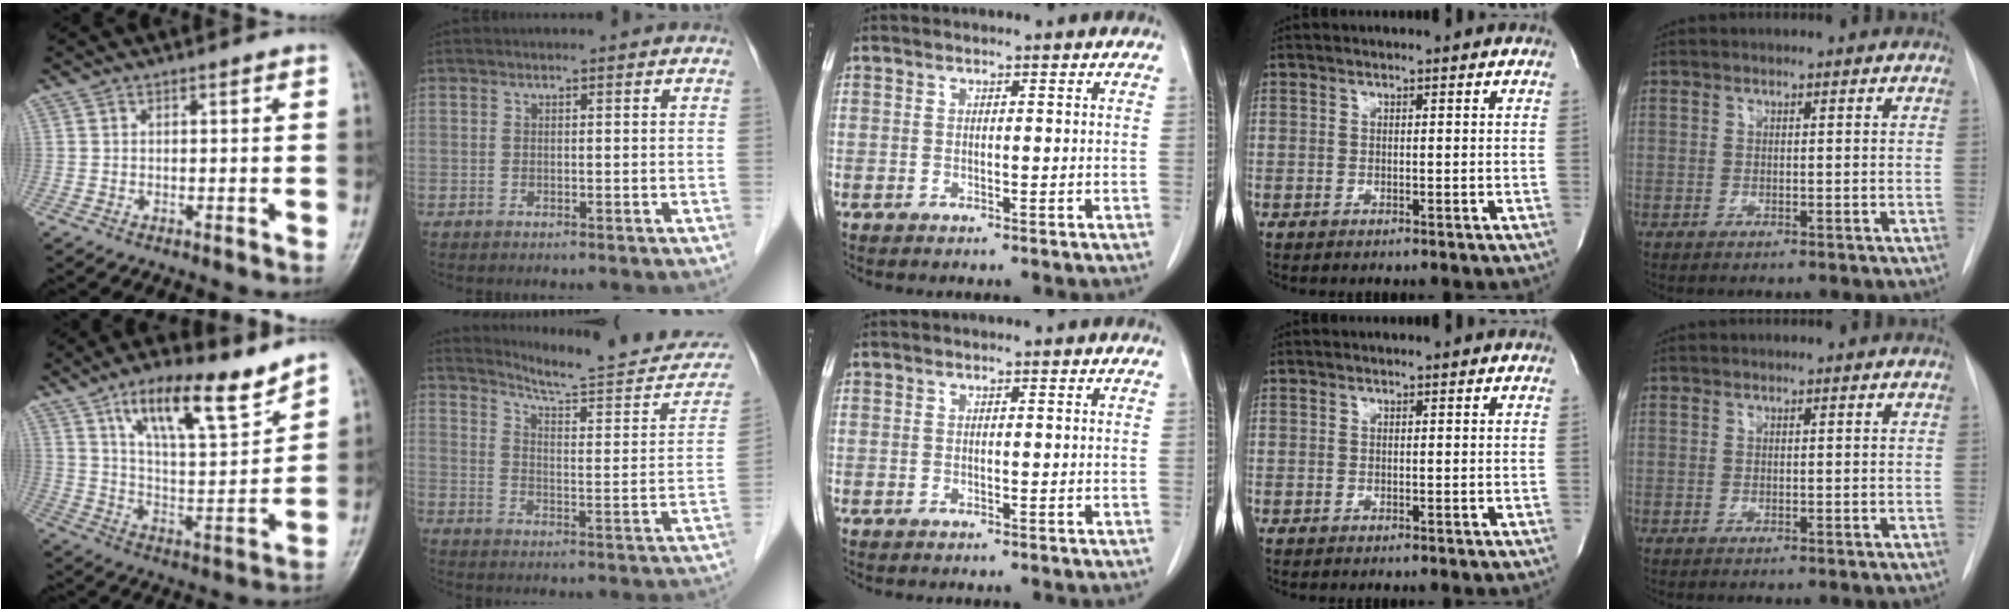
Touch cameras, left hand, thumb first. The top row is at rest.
{"thumb": {"total": 15.8, "force": [10.5, 4.7, 10.8], "torque": [-0.155, -0.059, 0.186]}, "index": {"total": 17.9, "force": [17.0, 1.4, 5.5], "torque": [-0.068, -0.064, 0.216]}}